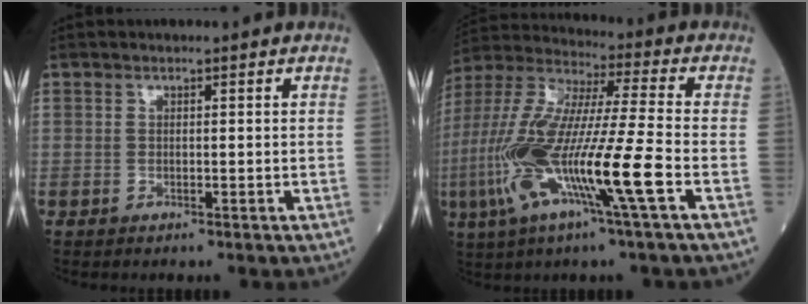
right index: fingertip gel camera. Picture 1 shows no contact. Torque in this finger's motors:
{"motor_torque": [2.14, 0.00, 1.05, 0.21]}